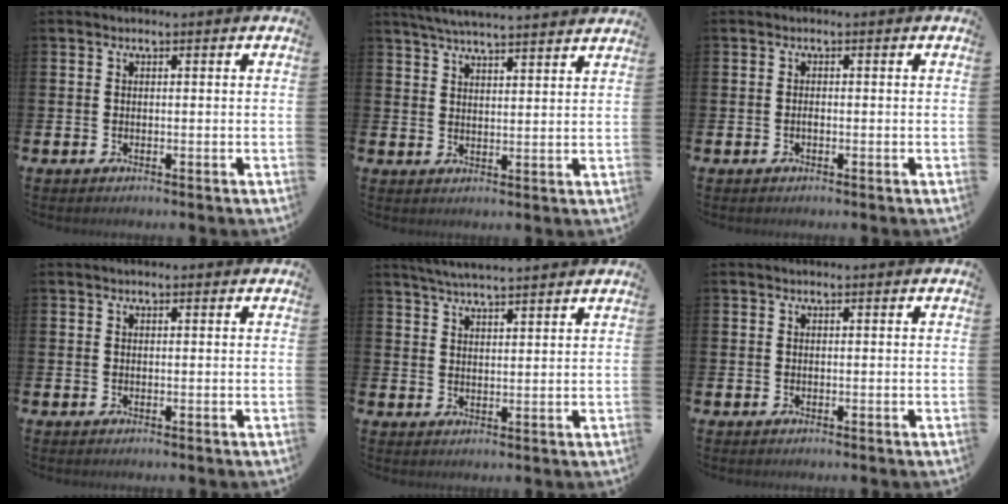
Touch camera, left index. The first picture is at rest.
{"total": 5.2, "force": [5.1, -0.2, 1.1], "torque": [-0.041, -0.020, 0.092]}
{"total": 0.6, "force": [-0.2, 0.2, 0.5], "torque": [-0.013, 0.001, -0.004]}
{"total": 0.6, "force": [0.6, 0.2, 0.3], "torque": [0.004, 0.000, 0.008]}
{"total": 4.8, "force": [4.7, -0.3, 0.9], "torque": [-0.037, -0.015, 0.086]}
{"total": 0.0}